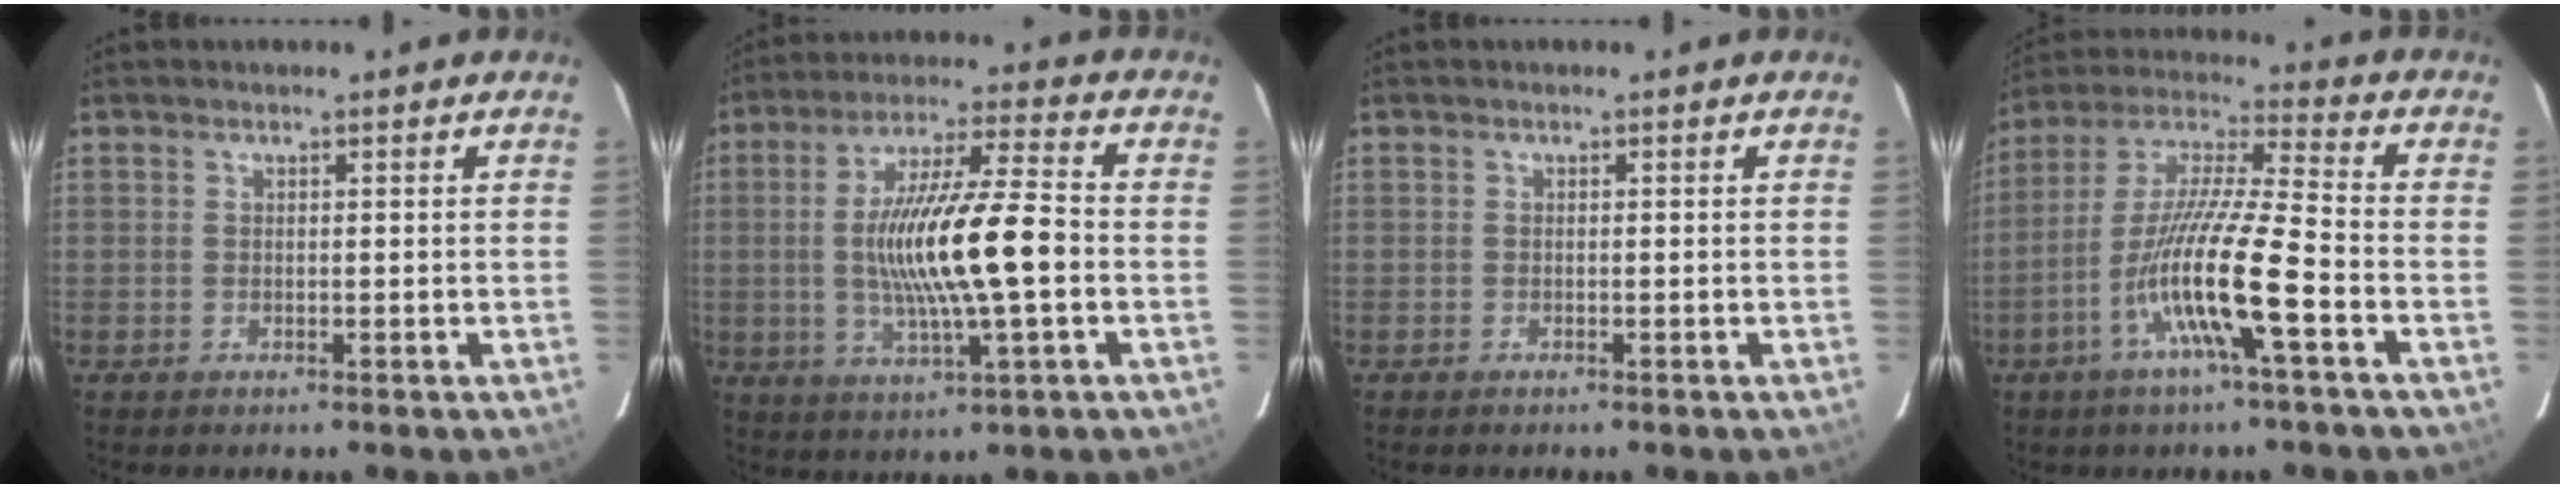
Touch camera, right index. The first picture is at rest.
{"total": 15.0, "force": [-1.4, 1.3, 14.9], "torque": [-0.276, 0.002, -0.024]}
{"total": 0.5, "force": [-0.5, 0.1, 0.2], "torque": [-0.008, -0.002, -0.008]}
{"total": 15.1, "force": [-5.5, 0.1, 14.0], "torque": [-0.280, -0.004, -0.110]}